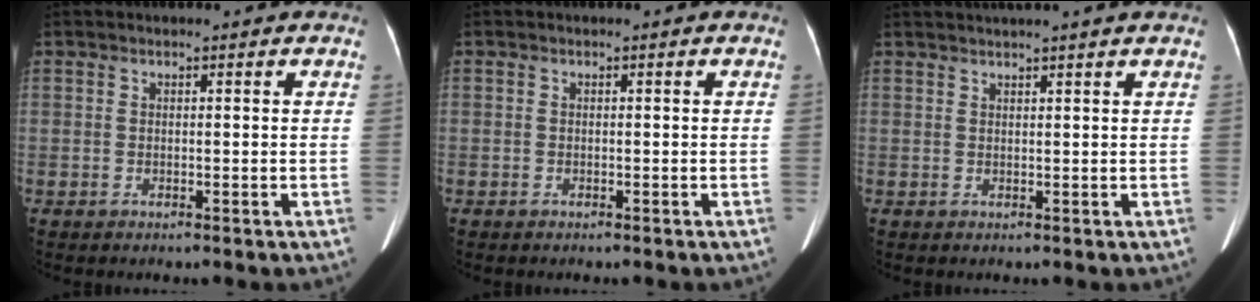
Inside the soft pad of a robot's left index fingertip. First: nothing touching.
{"total": 0.6, "force": [-0.3, 0.5, -0.1], "torque": [-0.002, 0.006, -0.007]}
{"total": 4.6, "force": [4.1, -0.6, 2.0], "torque": [-0.021, 0.031, 0.056]}